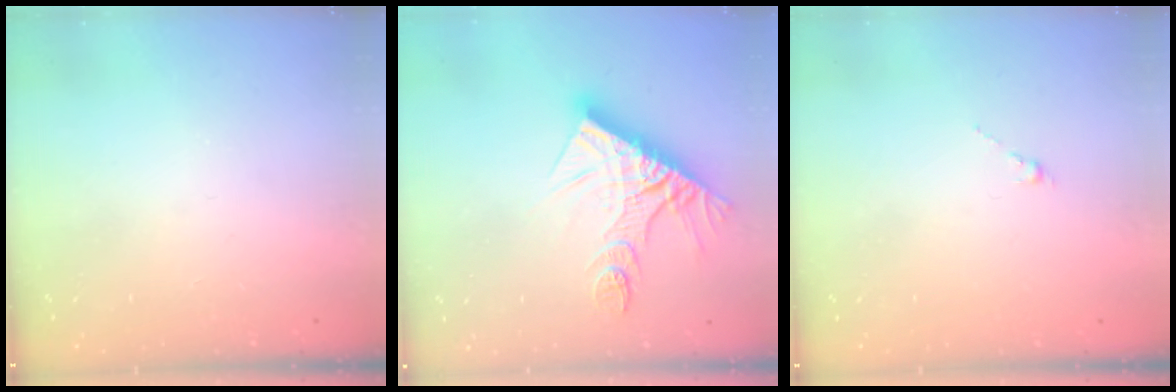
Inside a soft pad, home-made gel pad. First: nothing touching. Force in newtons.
{"total": 15.4, "press": 15.3, "slide": 1.2}
{"total": 0.0}